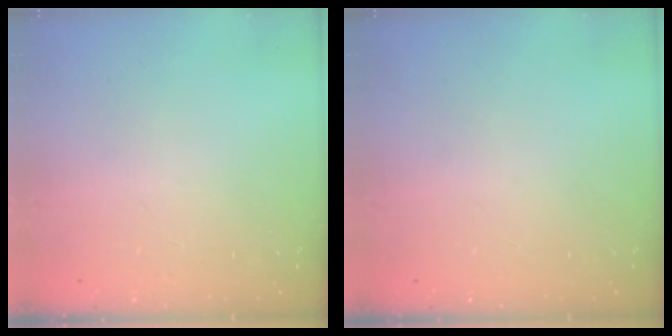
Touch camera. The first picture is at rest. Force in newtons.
{"total": 0.0}